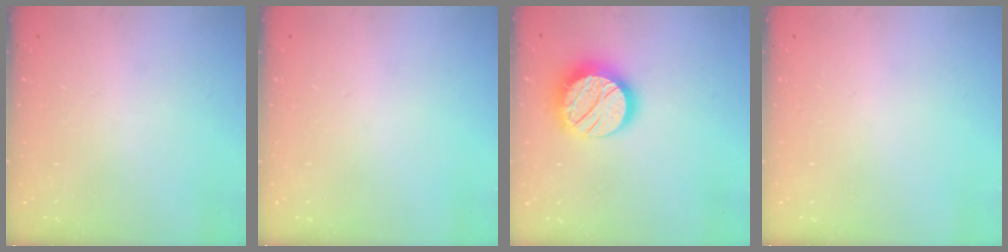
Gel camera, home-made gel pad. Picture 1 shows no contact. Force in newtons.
{"total": 0.0}
{"total": 16.2, "press": 16.2, "slide": 1.0}
{"total": 0.0}